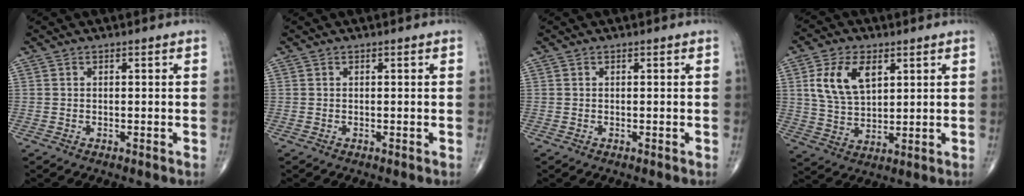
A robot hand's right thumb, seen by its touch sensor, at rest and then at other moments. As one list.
[{"total": 0.0}, {"total": 0.0}, {"total": 10.7, "force": [3.8, 6.3, 7.7], "torque": [-0.136, -0.009, 0.077]}]